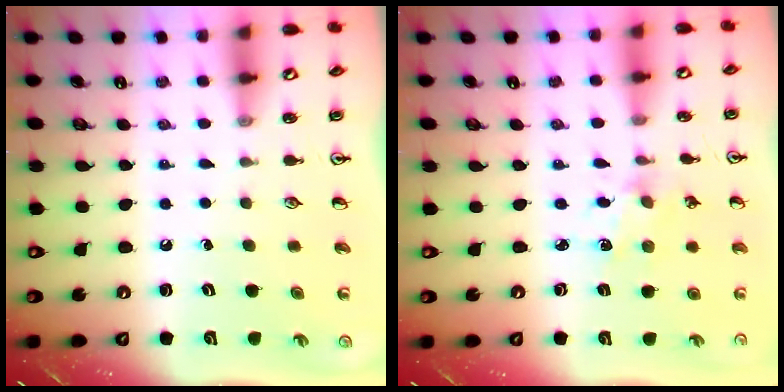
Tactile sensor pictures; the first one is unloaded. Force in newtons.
{"total": 2.3, "press": 2.3, "slide": 0.3}